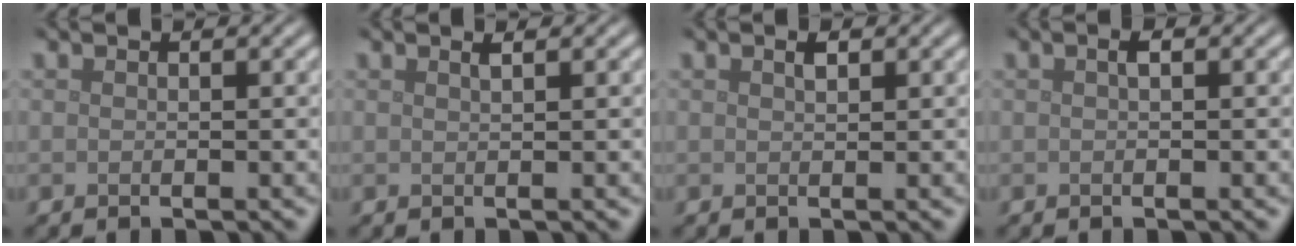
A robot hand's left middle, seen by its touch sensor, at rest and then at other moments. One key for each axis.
{"total": 0.9, "fx": 0.5, "fy": 0.3, "fz": 0.7, "tx": -0.005, "ty": 0.002, "tz": 0.008}
{"total": 0.8, "fx": 0.5, "fy": 0.3, "fz": 0.6, "tx": -0.012, "ty": 0.000, "tz": 0.009}
{"total": 0.7, "fx": 0.2, "fy": 0.2, "fz": 0.7, "tx": -0.012, "ty": 0.004, "tz": 0.004}